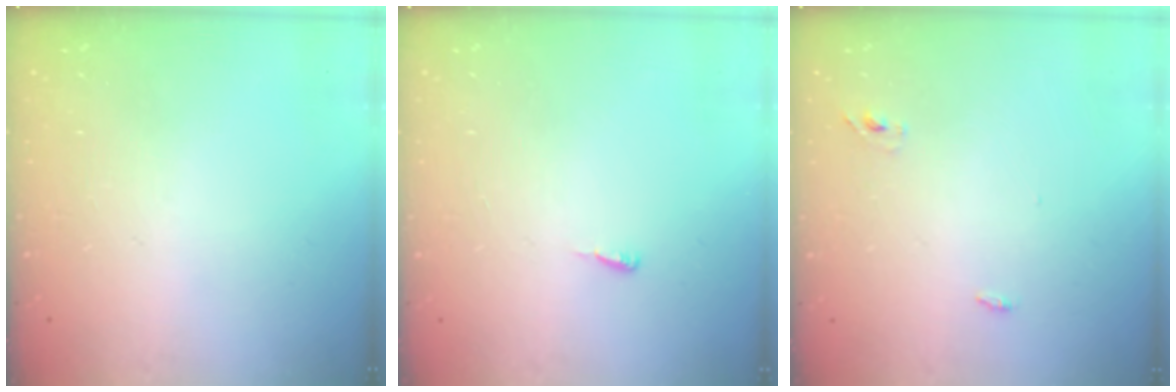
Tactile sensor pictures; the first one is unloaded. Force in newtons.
{"total": 4.4, "press": 4.4, "slide": 0.5}
{"total": 2.9, "press": 2.7, "slide": 1.0}